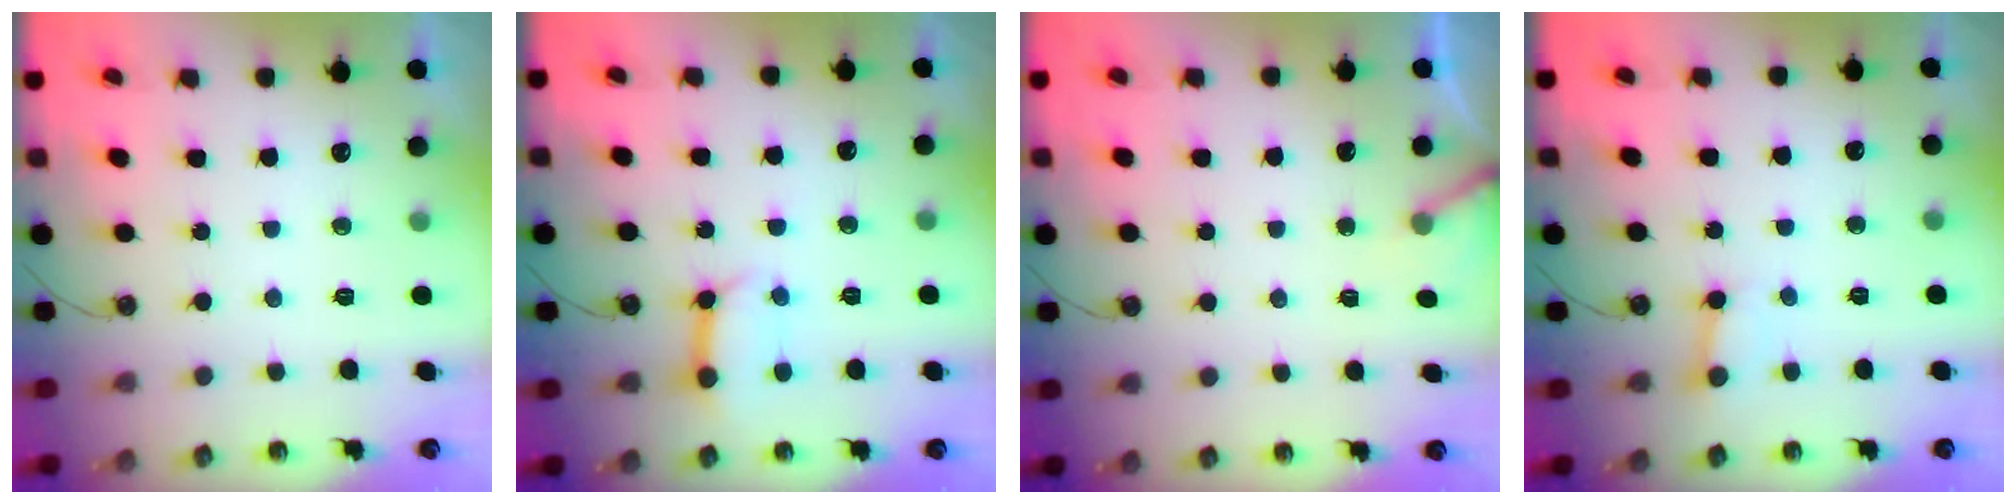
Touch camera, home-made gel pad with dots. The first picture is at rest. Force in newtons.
{"total": 9.6, "press": 9.5, "slide": 1.2}
{"total": 4.2, "press": 4.2, "slide": 0.4}
{"total": 2.6, "press": 2.5, "slide": 0.4}